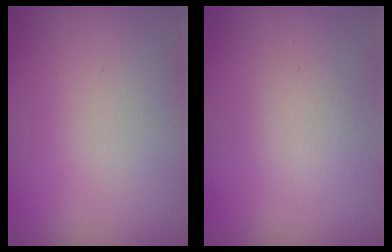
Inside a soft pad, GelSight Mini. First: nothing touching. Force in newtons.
{"total": 1.5, "press": 1.5, "slide": 0.1}